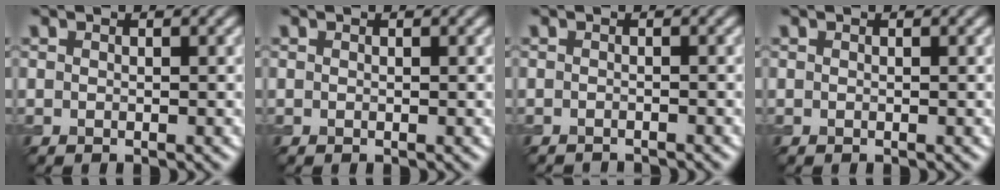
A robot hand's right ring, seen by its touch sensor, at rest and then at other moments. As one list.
[{"total": 0.0}, {"total": 1.8, "force": [-1.8, 0.1, 0.1], "torque": [0.005, -0.008, -0.025]}, {"total": 0.0}]